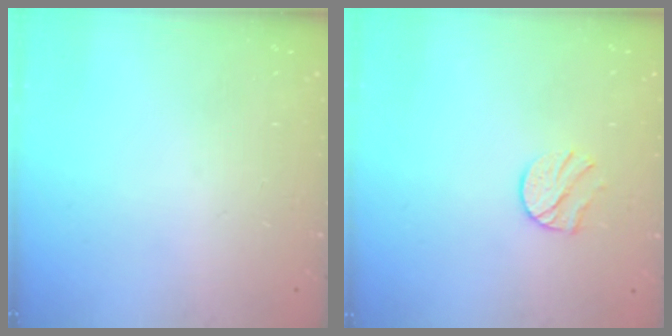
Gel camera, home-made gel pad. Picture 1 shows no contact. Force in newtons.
{"total": 7.9, "press": 7.8, "slide": 0.6}